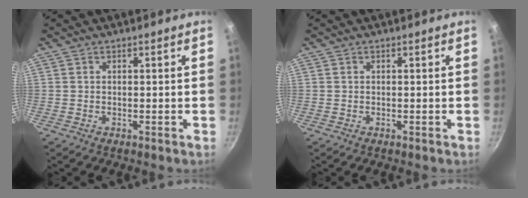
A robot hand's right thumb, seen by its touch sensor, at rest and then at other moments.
{"total": 0.0}